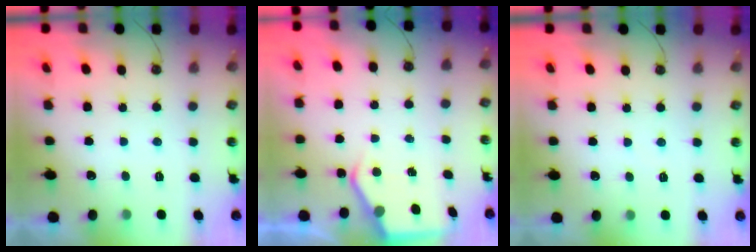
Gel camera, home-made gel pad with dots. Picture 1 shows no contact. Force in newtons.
{"total": 5.1, "press": 5.1, "slide": 0.2}
{"total": 4.4, "press": 4.4, "slide": 0.5}